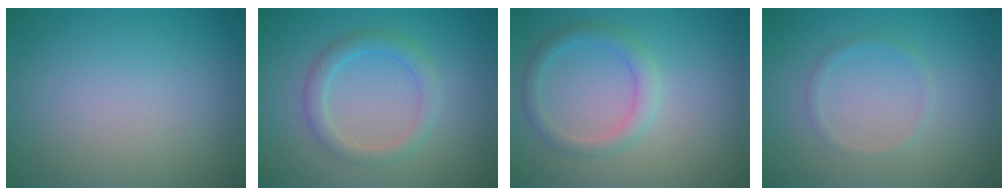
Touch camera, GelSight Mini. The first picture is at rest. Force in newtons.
{"total": 2.4, "press": 2.4, "slide": 0.1}
{"total": 2.2, "press": 2.2, "slide": 0.1}
{"total": 0.9, "press": 0.9, "slide": 0.1}